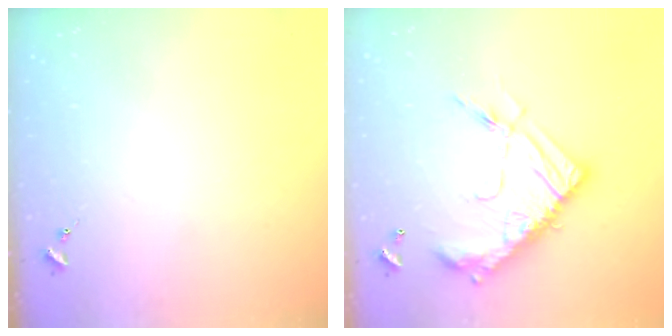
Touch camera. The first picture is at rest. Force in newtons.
{"total": 18.6, "press": 18.5, "slide": 1.7}